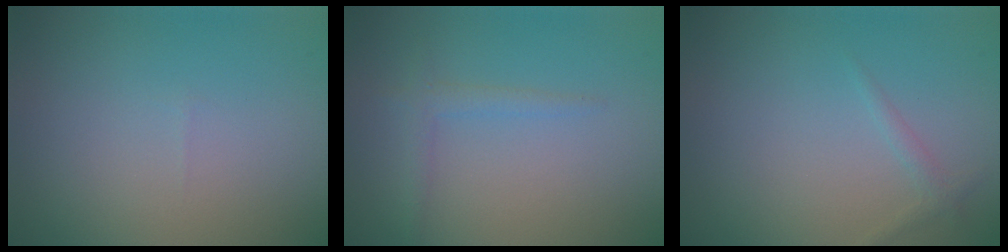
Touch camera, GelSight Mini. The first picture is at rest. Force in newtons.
{"total": 1.3, "press": 1.3, "slide": 0.1}
{"total": 0.9, "press": 0.9, "slide": 0.0}